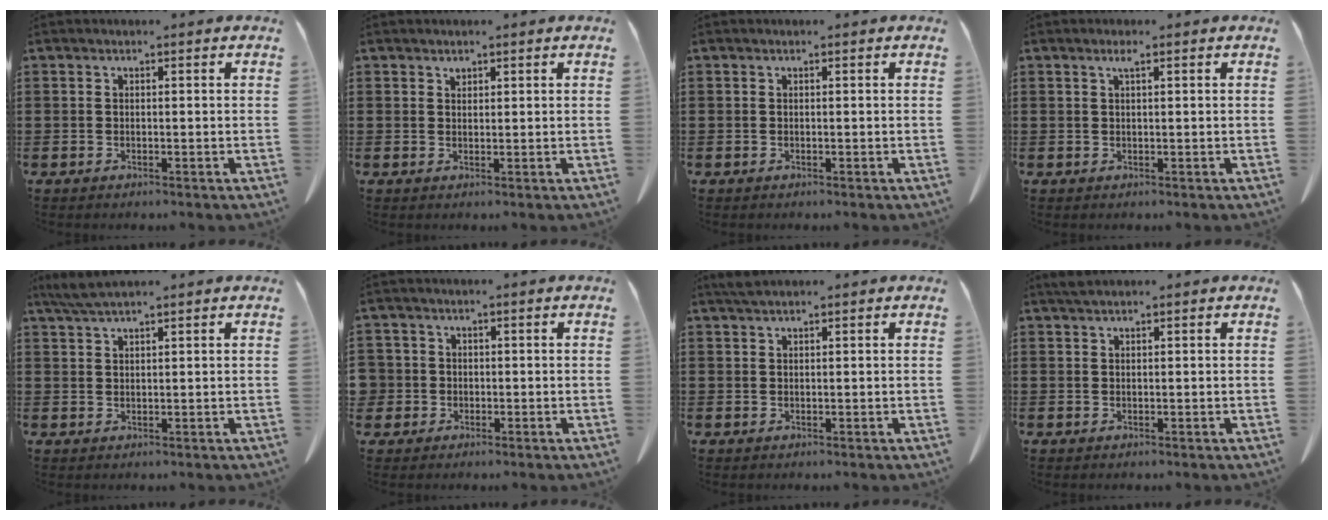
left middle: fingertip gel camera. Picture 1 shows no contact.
{"total": 0.9, "force": [0.8, 0.4, 0.1], "torque": [-0.005, -0.001, 0.017]}
{"total": 0.0}
{"total": 1.4, "force": [0.6, 0.2, 1.2], "torque": [-0.025, 0.001, 0.011]}
{"total": 2.9, "force": [2.3, 0.2, 1.8], "torque": [-0.040, 0.000, 0.044]}
{"total": 2.4, "force": [-0.5, 2.3, 0.3], "torque": [-0.026, 0.004, -0.018]}
{"total": 1.5, "force": [1.2, 0.1, 0.9], "torque": [-0.021, -0.001, 0.023]}
{"total": 1.1, "force": [0.9, 0.0, 0.6], "torque": [-0.015, -0.002, 0.019]}